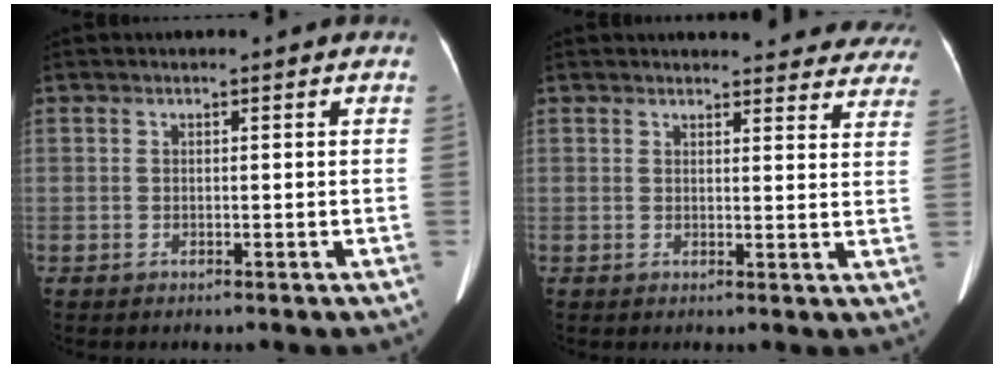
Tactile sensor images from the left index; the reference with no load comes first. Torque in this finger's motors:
{"motor_torque": [0.42, -0.52, 0.08, 0.05]}